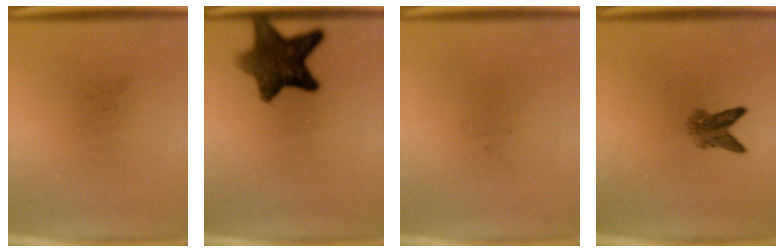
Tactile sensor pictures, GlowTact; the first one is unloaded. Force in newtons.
{"total": 10.0}
{"total": 0.0}
{"total": 3.3}